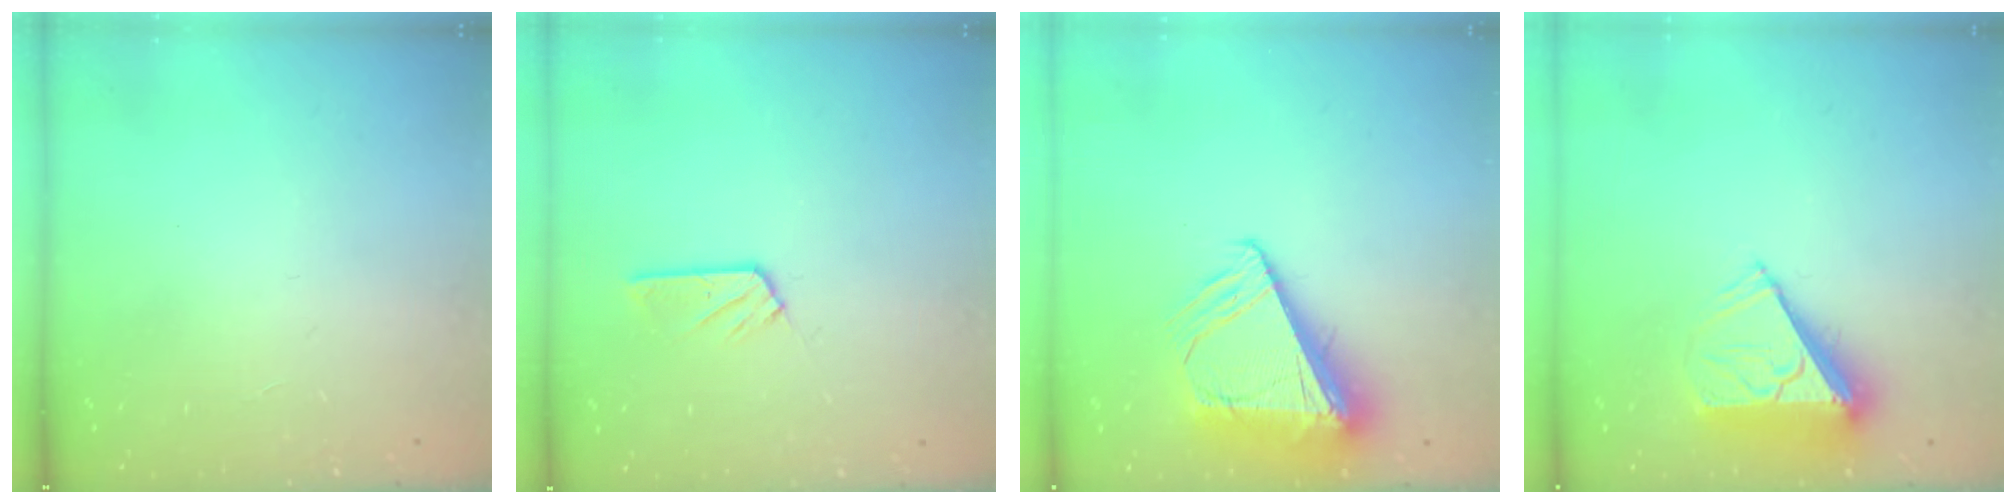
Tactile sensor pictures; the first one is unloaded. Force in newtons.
{"total": 5.3, "press": 5.3, "slide": 0.3}
{"total": 11.0, "press": 10.9, "slide": 1.4}
{"total": 7.5, "press": 7.4, "slide": 1.2}